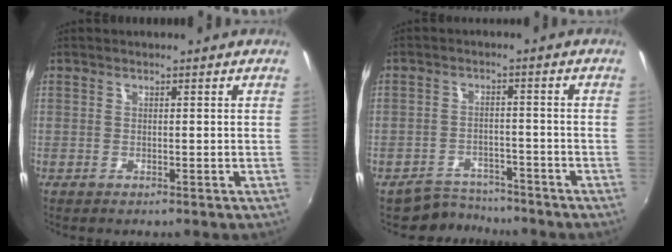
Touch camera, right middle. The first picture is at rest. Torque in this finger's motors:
{"motor_torque": [0.23, -0.60, -0.08, -0.02]}